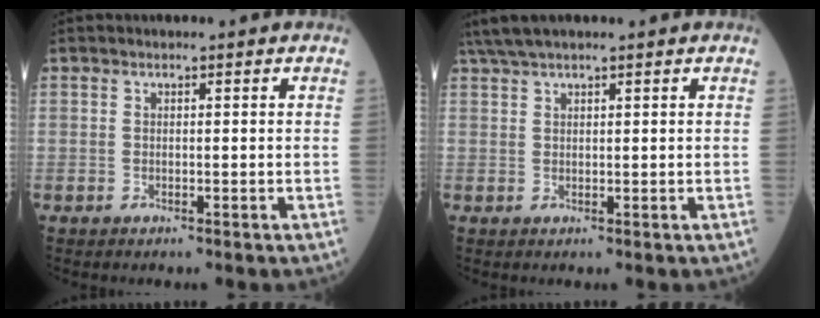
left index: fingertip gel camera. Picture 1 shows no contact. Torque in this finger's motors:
{"motor_torque": [0.52, -0.66, 0.12, 0.08]}